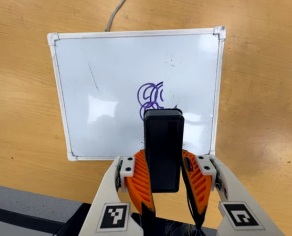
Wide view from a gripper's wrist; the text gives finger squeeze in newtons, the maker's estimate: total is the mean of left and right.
{"total": 7.2, "left": 5.7, "right": 8.6}